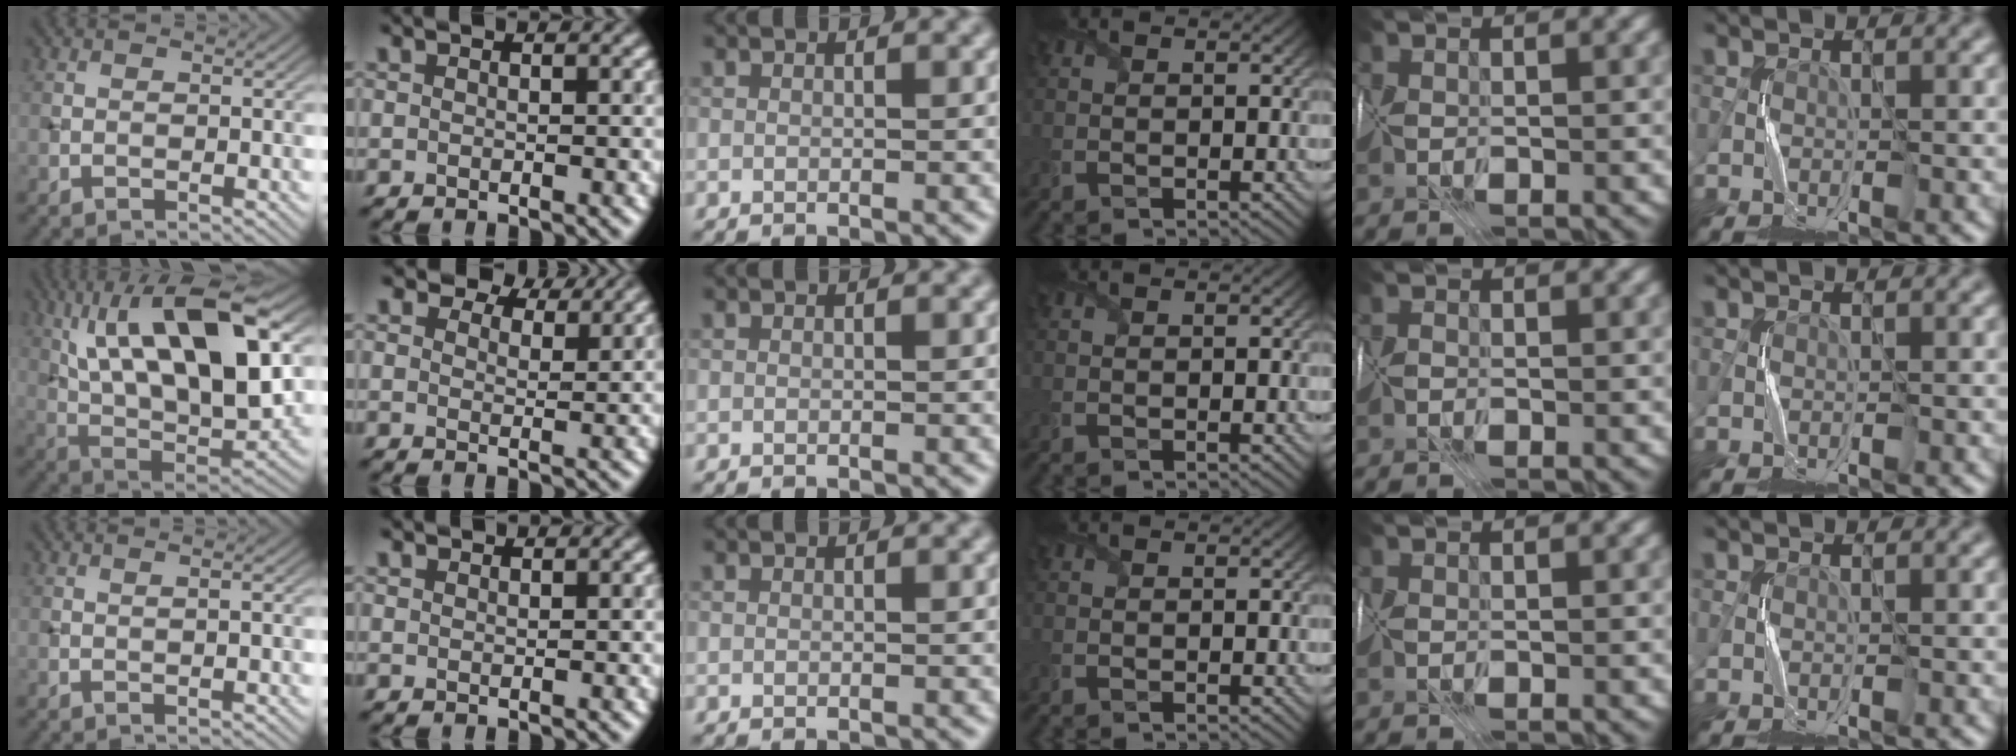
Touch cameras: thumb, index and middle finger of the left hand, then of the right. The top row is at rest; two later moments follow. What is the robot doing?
{"motion": "fold", "object": "map"}